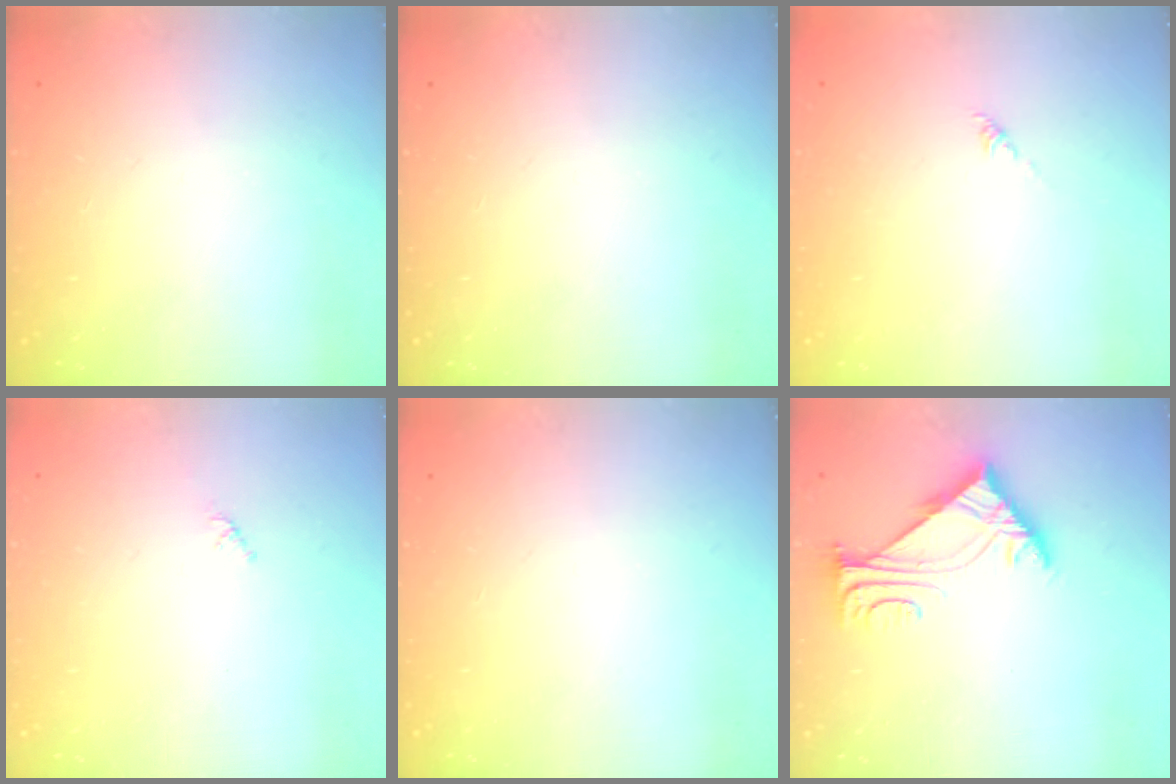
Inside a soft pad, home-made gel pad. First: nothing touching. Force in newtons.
{"total": 0.0}
{"total": 0.0}
{"total": 0.8, "press": 0.7, "slide": 0.4}
{"total": 0.0}
{"total": 5.8, "press": 5.8, "slide": 1.0}